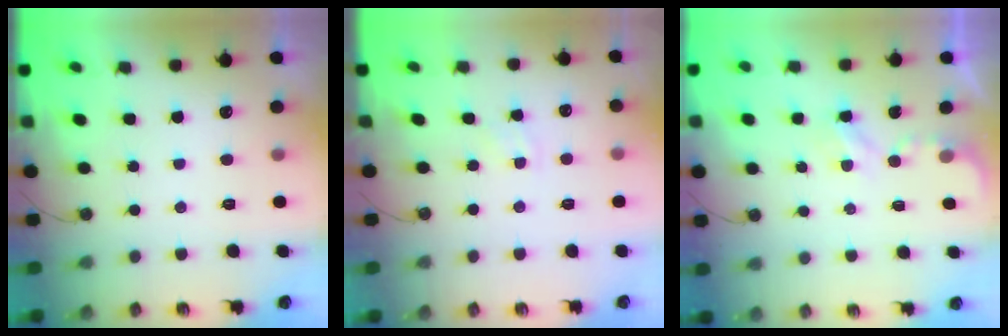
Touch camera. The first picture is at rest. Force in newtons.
{"total": 3.0, "press": 2.9, "slide": 0.4}
{"total": 2.7, "press": 2.7, "slide": 0.5}